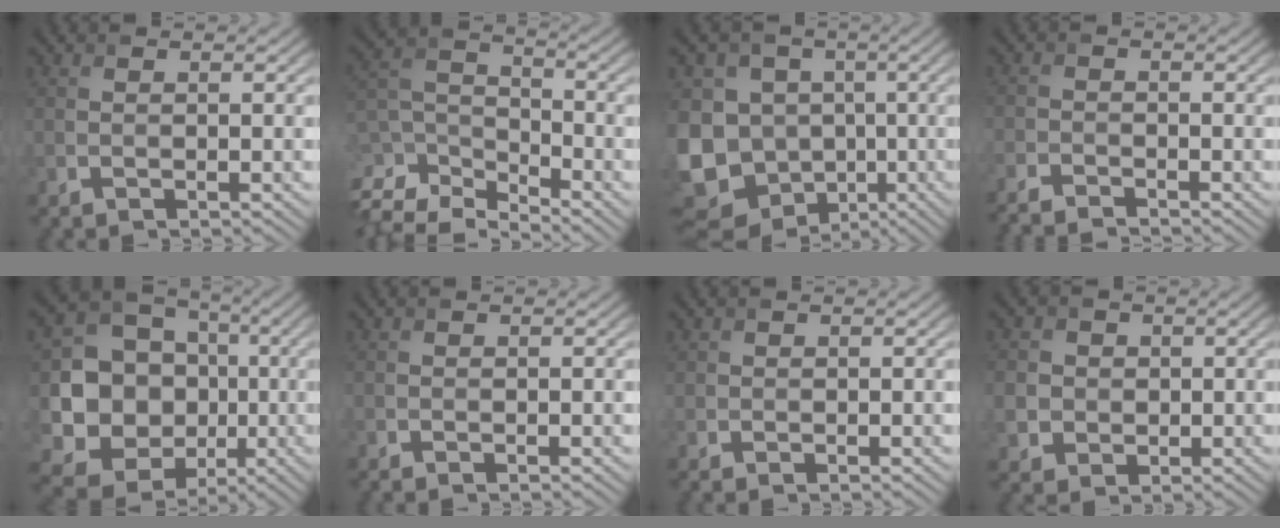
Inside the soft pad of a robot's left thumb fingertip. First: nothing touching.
{"total": 9.7, "force": [-7.1, 4.1, 5.3], "torque": [-0.139, -0.010, -0.133]}
{"total": 16.2, "force": [-3.8, 13.8, 7.5], "torque": [-0.229, -0.003, -0.066]}
{"total": 3.1, "force": [-3.0, 0.1, 1.0], "torque": [-0.022, -0.009, -0.063]}
{"total": 19.2, "force": [-1.6, 17.5, 7.6], "torque": [-0.233, -0.017, -0.025]}
{"total": 0.7, "force": [-0.7, -0.2, 0.2], "torque": [-0.005, -0.005, -0.013]}
{"total": 0.6, "force": [-0.5, 0.4, 0.0], "torque": [0.002, -0.005, -0.011]}
{"total": 5.0, "force": [0.2, 4.7, 1.6], "torque": [-0.055, 0.003, -0.006]}